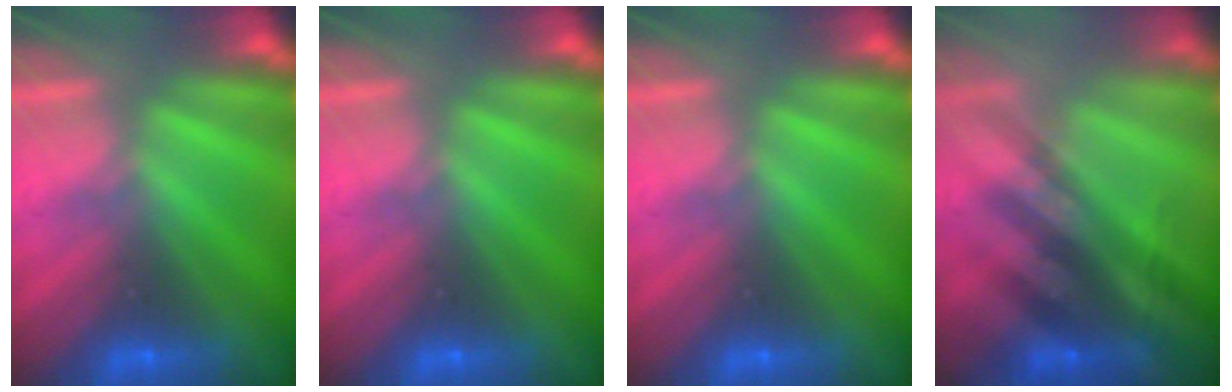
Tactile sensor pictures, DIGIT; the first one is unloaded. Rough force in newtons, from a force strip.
{"total": 0.0}
{"total": 0.0}
{"total": 2.7}